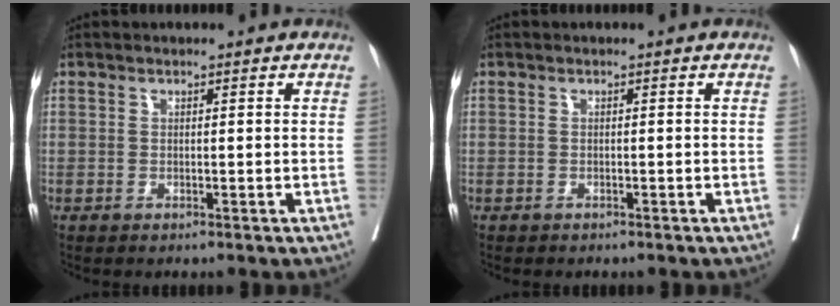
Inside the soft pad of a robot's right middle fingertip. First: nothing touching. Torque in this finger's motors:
{"motor_torque": [-0.05, -0.05, -0.06, 0.00]}